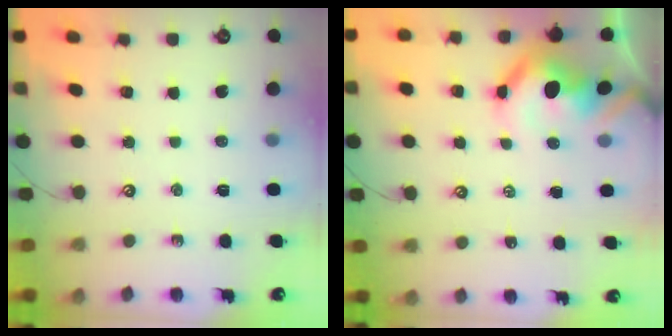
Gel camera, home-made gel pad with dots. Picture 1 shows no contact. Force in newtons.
{"total": 11.1, "press": 11.1, "slide": 1.2}